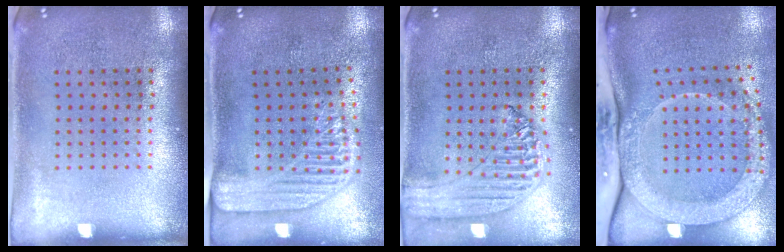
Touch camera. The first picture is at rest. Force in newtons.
{"total": 2.2, "press": 1.8, "slide": 1.3}
{"total": 1.3, "press": 1.3, "slide": 0.1}
{"total": 3.3, "press": 2.4, "slide": 2.3}